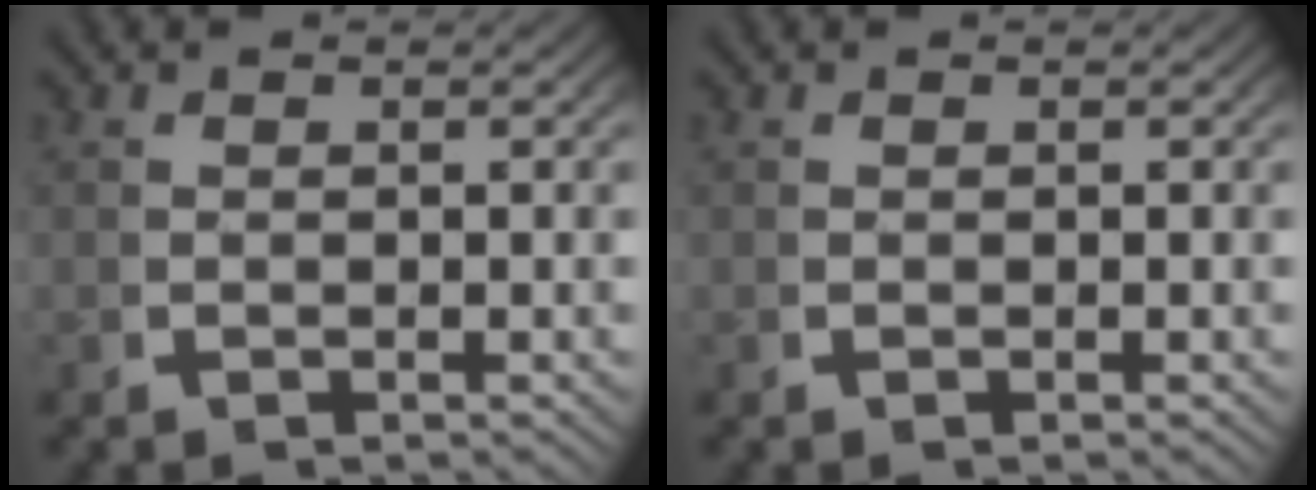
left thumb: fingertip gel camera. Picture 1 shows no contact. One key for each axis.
{"total": 0.0}